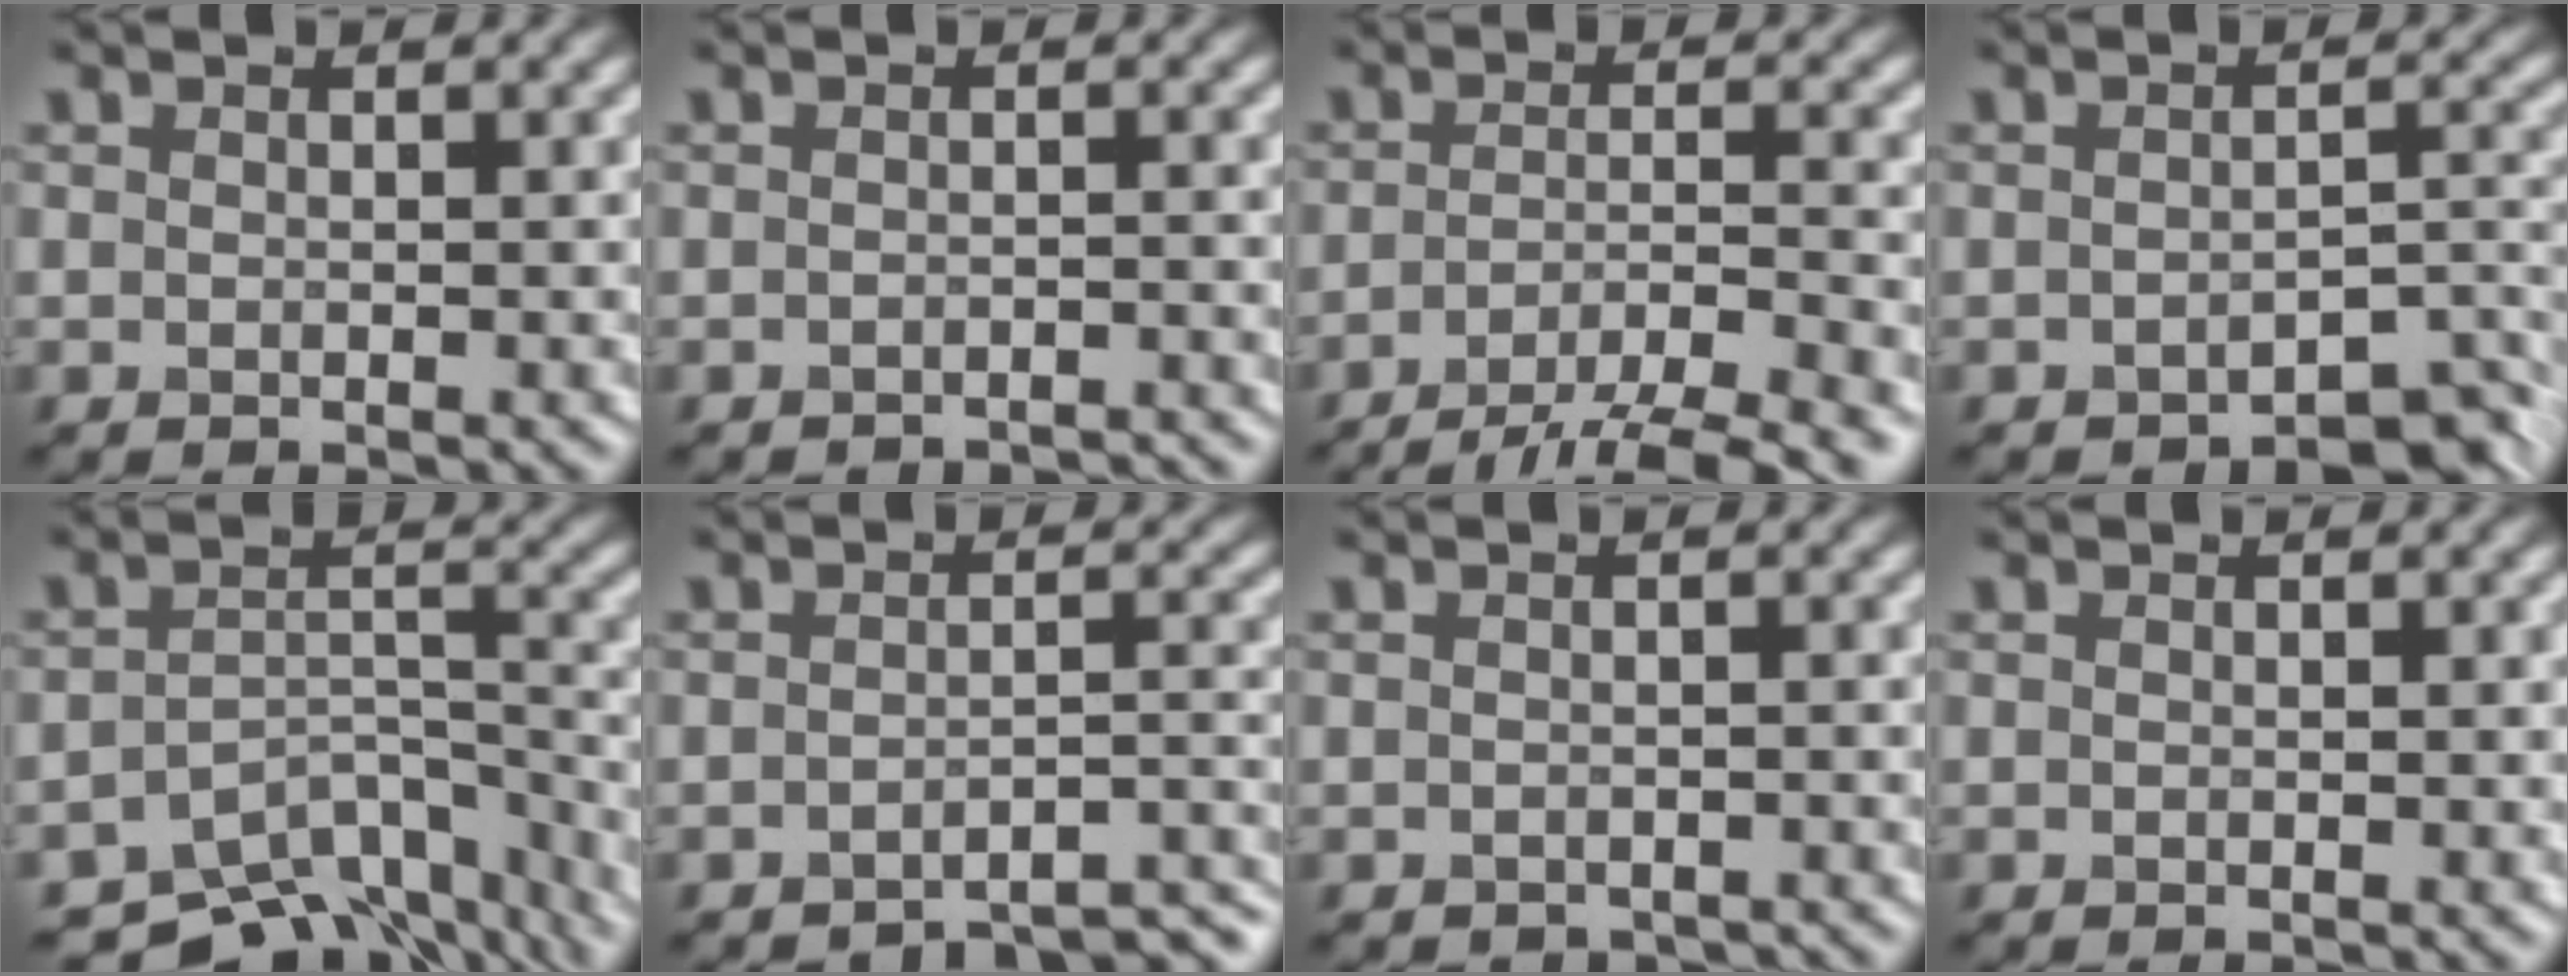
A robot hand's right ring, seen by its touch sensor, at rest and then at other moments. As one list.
[{"total": 3.1, "force": [-3.0, 0.2, 0.4], "torque": [0.002, -0.004, -0.036]}, {"total": 7.4, "force": [-5.6, 1.7, 4.6], "torque": [-0.064, -0.001, -0.086]}, {"total": 3.8, "force": [-3.2, 0.9, 1.8], "torque": [-0.015, 0.008, -0.043]}, {"total": 9.6, "force": [-7.9, 3.9, 3.9], "torque": [-0.059, -0.022, -0.112]}, {"total": 5.3, "force": [-4.9, 0.9, 1.8], "torque": [-0.014, -0.001, -0.062]}, {"total": 1.5, "force": [-1.5, 0.4, 0.0], "torque": [0.006, -0.003, -0.018]}, {"total": 0.0}]